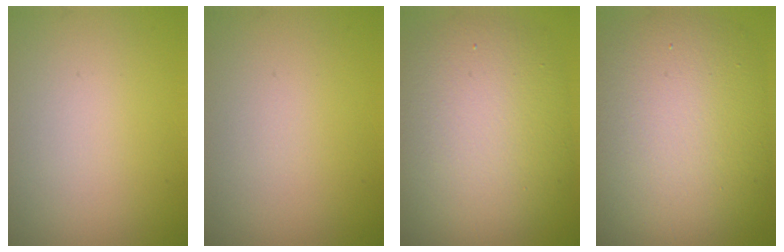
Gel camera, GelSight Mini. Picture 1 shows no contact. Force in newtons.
{"total": 0.0}
{"total": 10.4, "press": 10.4, "slide": 0.6}
{"total": 11.6, "press": 11.6, "slide": 0.6}